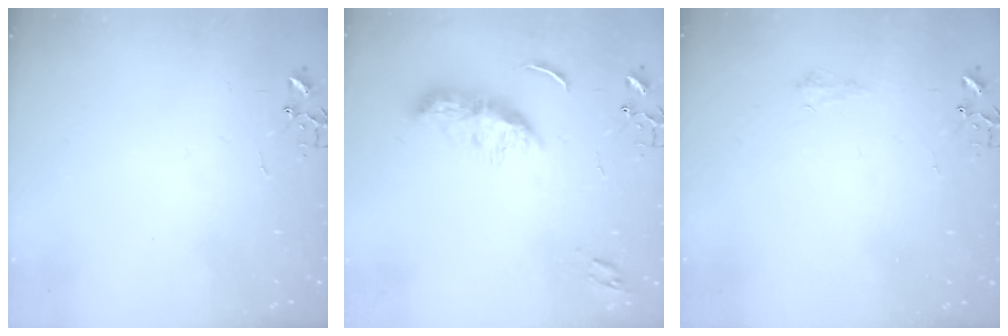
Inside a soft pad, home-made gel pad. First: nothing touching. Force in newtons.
{"total": 10.4, "press": 10.4, "slide": 0.0}
{"total": 5.8, "press": 5.7, "slide": 0.8}